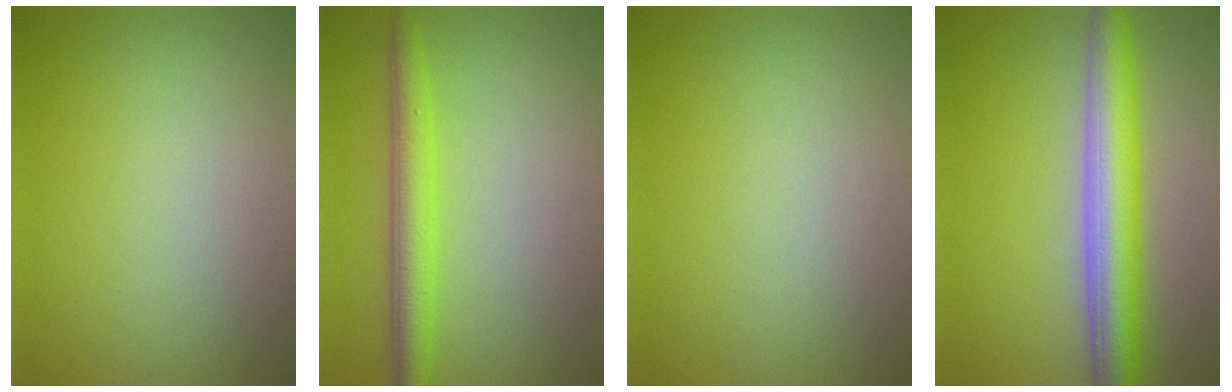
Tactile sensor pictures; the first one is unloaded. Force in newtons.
{"total": 3.6, "press": 3.5, "slide": 0.2}
{"total": 0.0}
{"total": 6.4, "press": 6.4, "slide": 0.2}